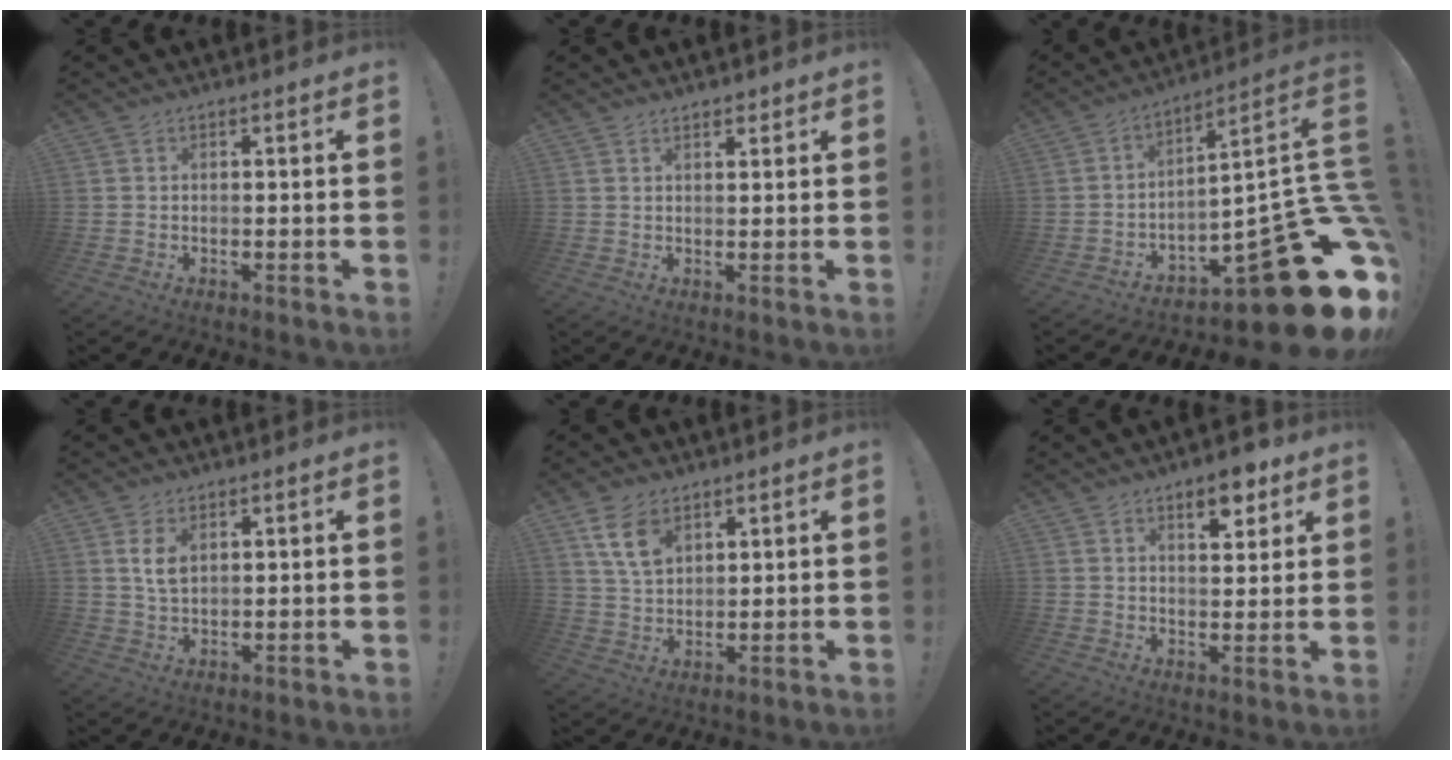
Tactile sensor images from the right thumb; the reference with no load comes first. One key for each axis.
{"total": 1.6, "fx": 1.5, "fy": 0.4, "fz": 0.5, "tx": 0.005, "ty": -0.013, "tz": 0.024}
{"total": 24.0, "fx": -10.9, "fy": 6.4, "fz": 20.5, "tx": -0.211, "ty": 0.013, "tz": -0.160}
{"total": 5.2, "fx": 1.8, "fy": 3.0, "fz": 3.8, "tx": -0.064, "ty": -0.007, "tz": 0.030}
{"total": 9.4, "fx": 5.2, "fy": 5.7, "fz": 5.4, "tx": -0.092, "ty": -0.013, "tz": 0.102}
{"total": 7.7, "fx": 5.0, "fy": 3.5, "fz": 4.7, "tx": -0.049, "ty": -0.022, "tz": 0.082}